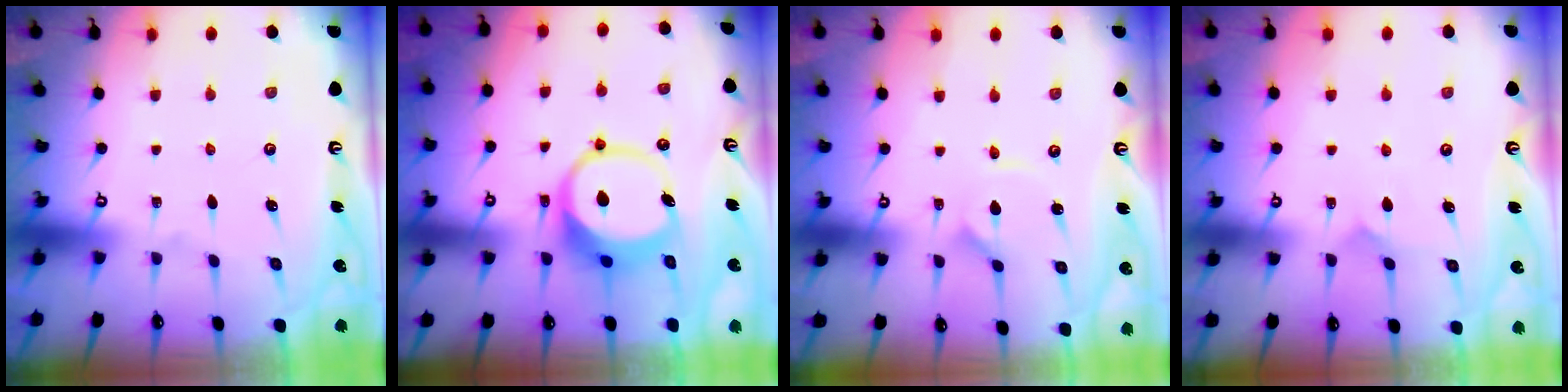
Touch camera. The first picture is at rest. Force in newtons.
{"total": 9.7, "press": 9.6, "slide": 1.5}
{"total": 1.5, "press": 1.5, "slide": 0.1}
{"total": 5.9, "press": 5.9, "slide": 0.7}